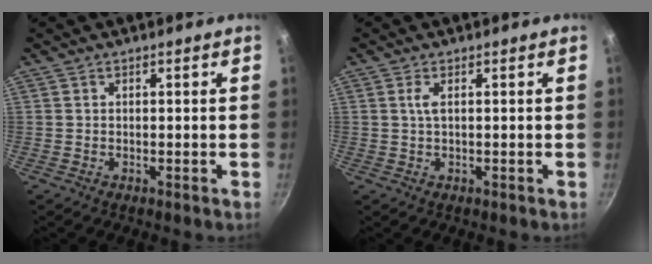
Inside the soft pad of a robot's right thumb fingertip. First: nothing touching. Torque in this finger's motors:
{"motor_torque": [0.86, 0.35, 0.33, -0.11, 0.08]}